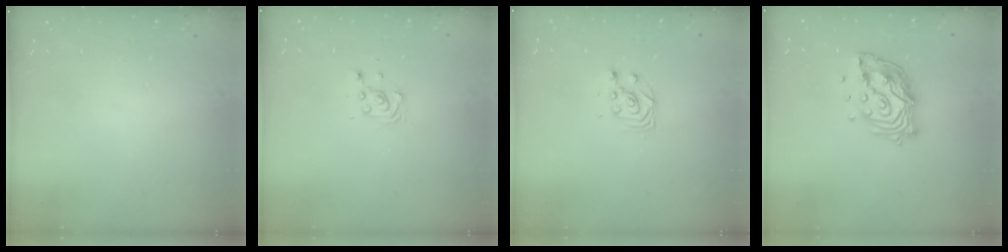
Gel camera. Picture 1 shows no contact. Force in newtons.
{"total": 4.7, "press": 4.6, "slide": 1.1}
{"total": 3.0, "press": 3.0, "slide": 0.2}
{"total": 14.3, "press": 14.1, "slide": 2.7}